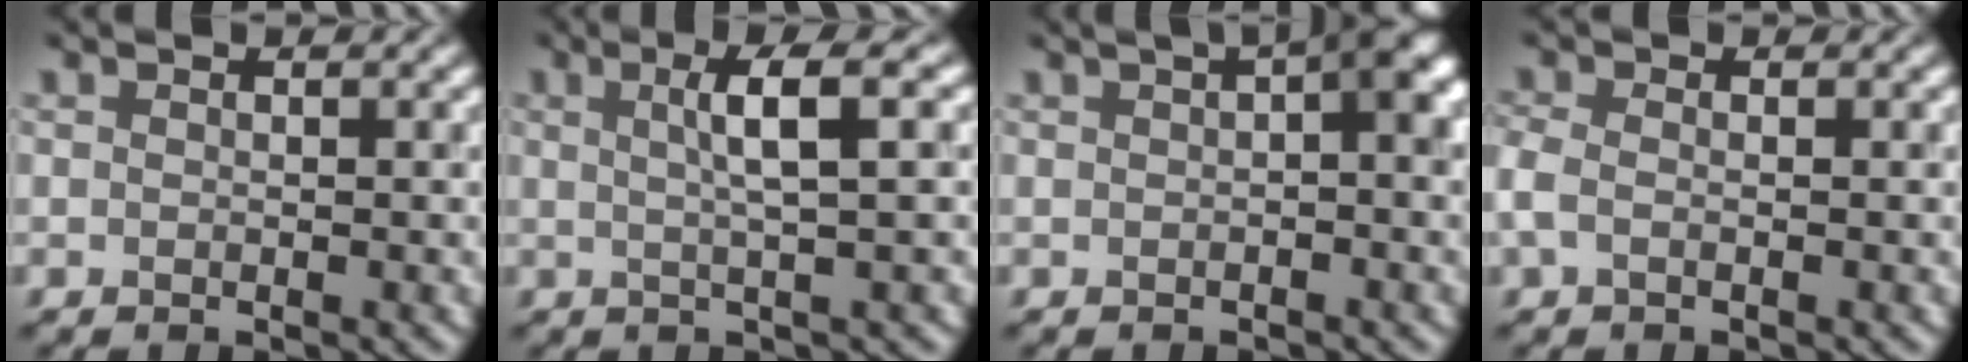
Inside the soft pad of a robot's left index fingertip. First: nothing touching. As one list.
[{"total": 3.8, "force": [0.9, 0.6, 3.6], "torque": [-0.050, 0.009, 0.013]}, {"total": 4.4, "force": [1.1, 0.9, 4.2], "torque": [-0.044, 0.021, 0.010]}, {"total": 1.5, "force": [-0.7, 0.9, 1.1], "torque": [-0.027, -0.001, -0.020]}]